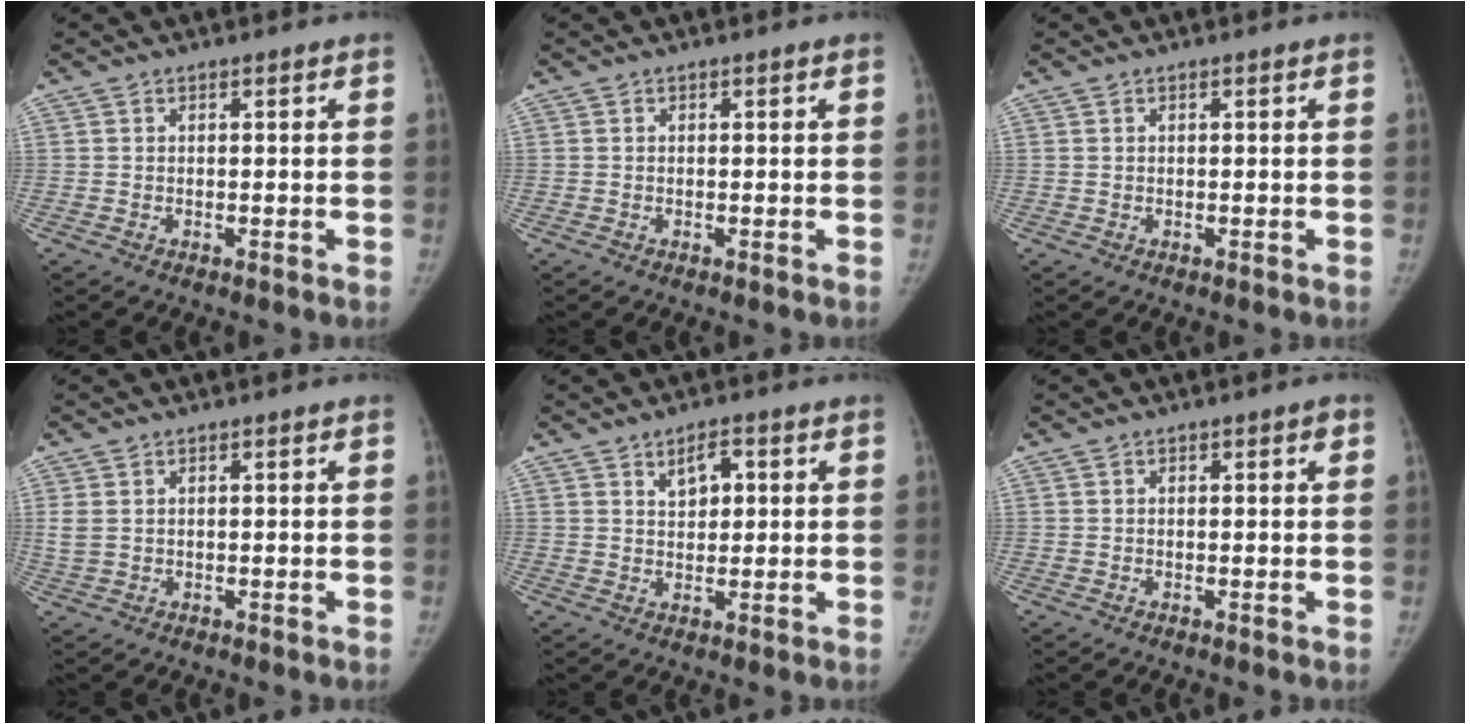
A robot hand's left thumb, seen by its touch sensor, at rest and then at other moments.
{"total": 0.0}
{"total": 0.0}
{"total": 2.3, "force": [0.6, 1.6, 1.5], "torque": [-0.048, 0.004, 0.018]}
{"total": 4.1, "force": [1.6, 2.3, 2.9], "torque": [-0.032, -0.003, 0.028]}
{"total": 1.0, "force": [0.4, 0.4, 0.8], "torque": [-0.006, 0.001, 0.004]}